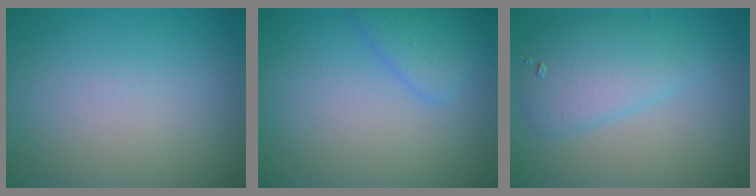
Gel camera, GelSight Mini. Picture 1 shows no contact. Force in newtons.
{"total": 2.4, "press": 2.4, "slide": 0.1}
{"total": 4.1, "press": 4.1, "slide": 0.2}